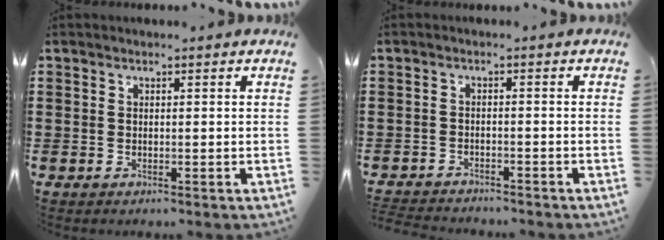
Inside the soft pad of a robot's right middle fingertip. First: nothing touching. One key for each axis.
{"total": 2.3, "fx": -2.2, "fy": 0.3, "fz": -0.1, "tx": -0.004, "ty": 0.000, "tz": -0.050}